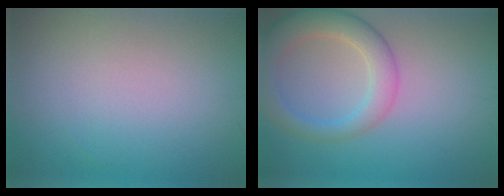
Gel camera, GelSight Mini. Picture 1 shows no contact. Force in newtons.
{"total": 4.6, "press": 4.6, "slide": 0.2}